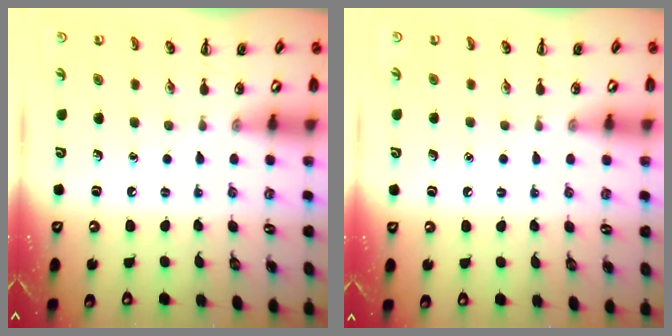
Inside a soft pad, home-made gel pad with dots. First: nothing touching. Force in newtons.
{"total": 1.4, "press": 1.4, "slide": 0.1}